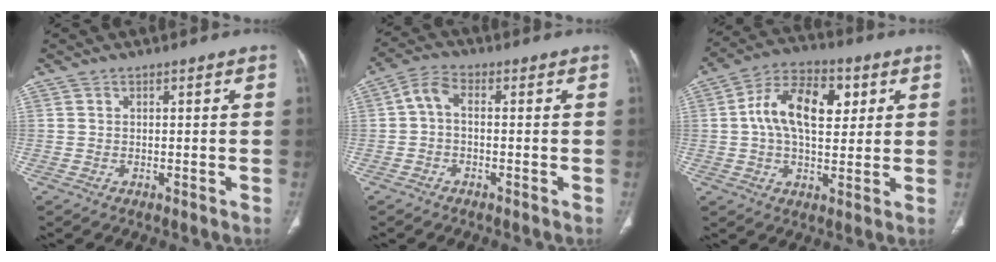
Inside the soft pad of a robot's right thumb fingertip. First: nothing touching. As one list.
[{"total": 4.1, "force": [-0.4, 2.3, 3.4], "torque": [-0.065, 0.018, -0.016]}, {"total": 14.5, "force": [3.1, 8.3, 11.4], "torque": [-0.175, 0.012, 0.047]}]